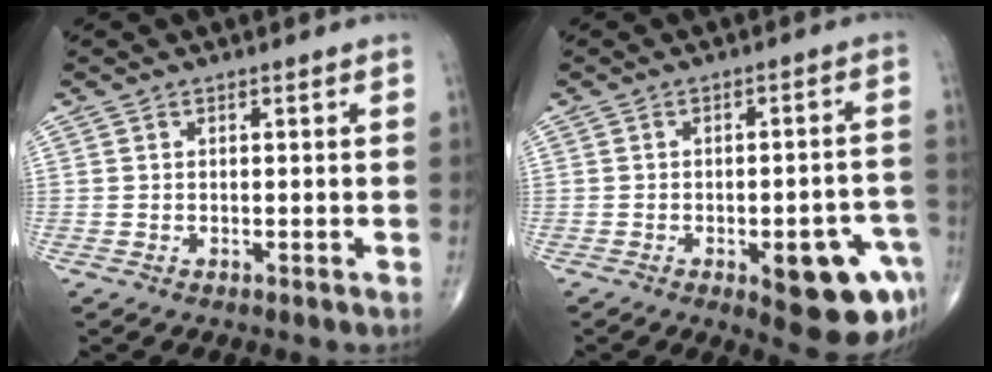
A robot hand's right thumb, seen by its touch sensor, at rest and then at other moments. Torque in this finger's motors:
{"motor_torque": [1.64, 1.48, 0.56, -0.74, 0.21]}